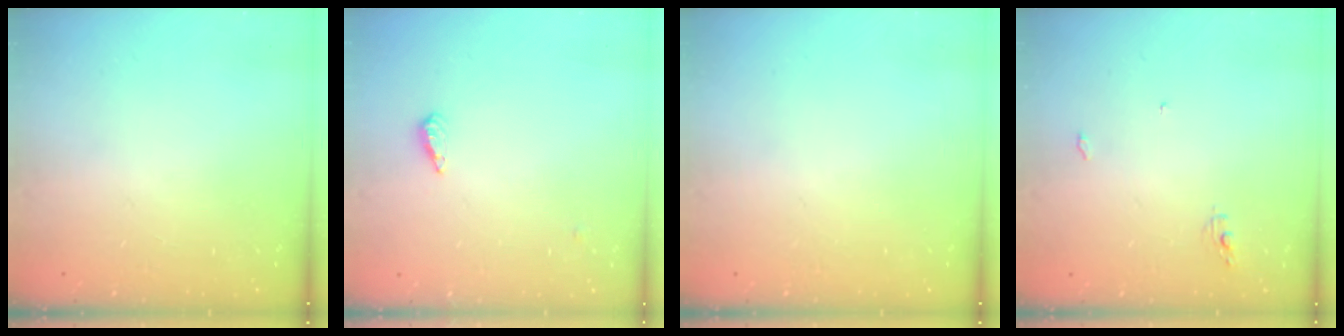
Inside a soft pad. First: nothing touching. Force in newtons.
{"total": 3.2, "press": 3.1, "slide": 0.3}
{"total": 0.0}
{"total": 3.4, "press": 3.4, "slide": 0.0}